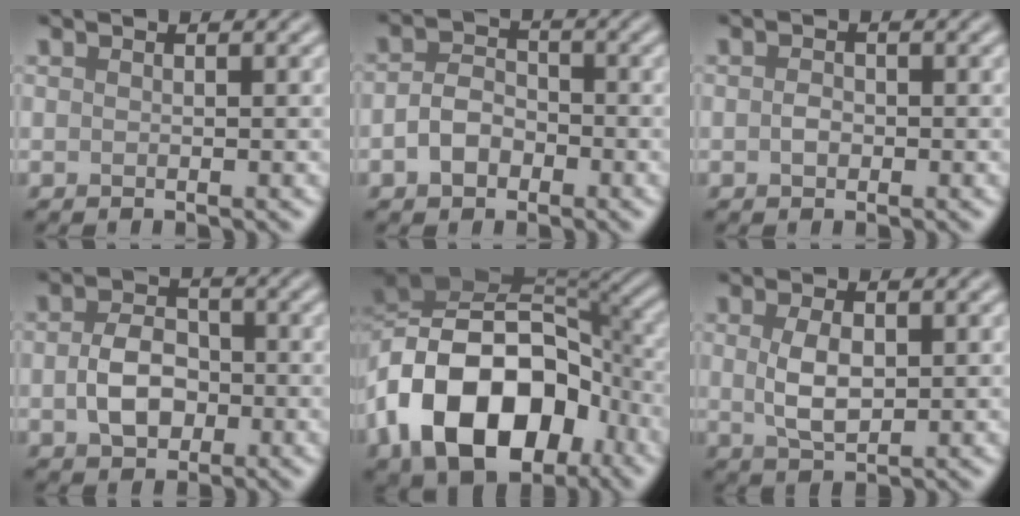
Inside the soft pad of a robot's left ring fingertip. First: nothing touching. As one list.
[{"total": 3.0, "force": [-1.1, 2.2, 1.7], "torque": [-0.033, 0.003, -0.028]}, {"total": 1.1, "force": [-0.2, 0.8, 0.7], "torque": [-0.015, -0.002, -0.007]}, {"total": 4.2, "force": [-0.7, 2.9, 2.9], "torque": [-0.055, 0.000, -0.017]}, {"total": 15.7, "force": [-5.8, 10.0, 10.7], "torque": [-0.186, -0.001, -0.114]}, {"total": 3.5, "force": [0.4, 1.9, 2.9], "torque": [-0.066, -0.003, 0.011]}]